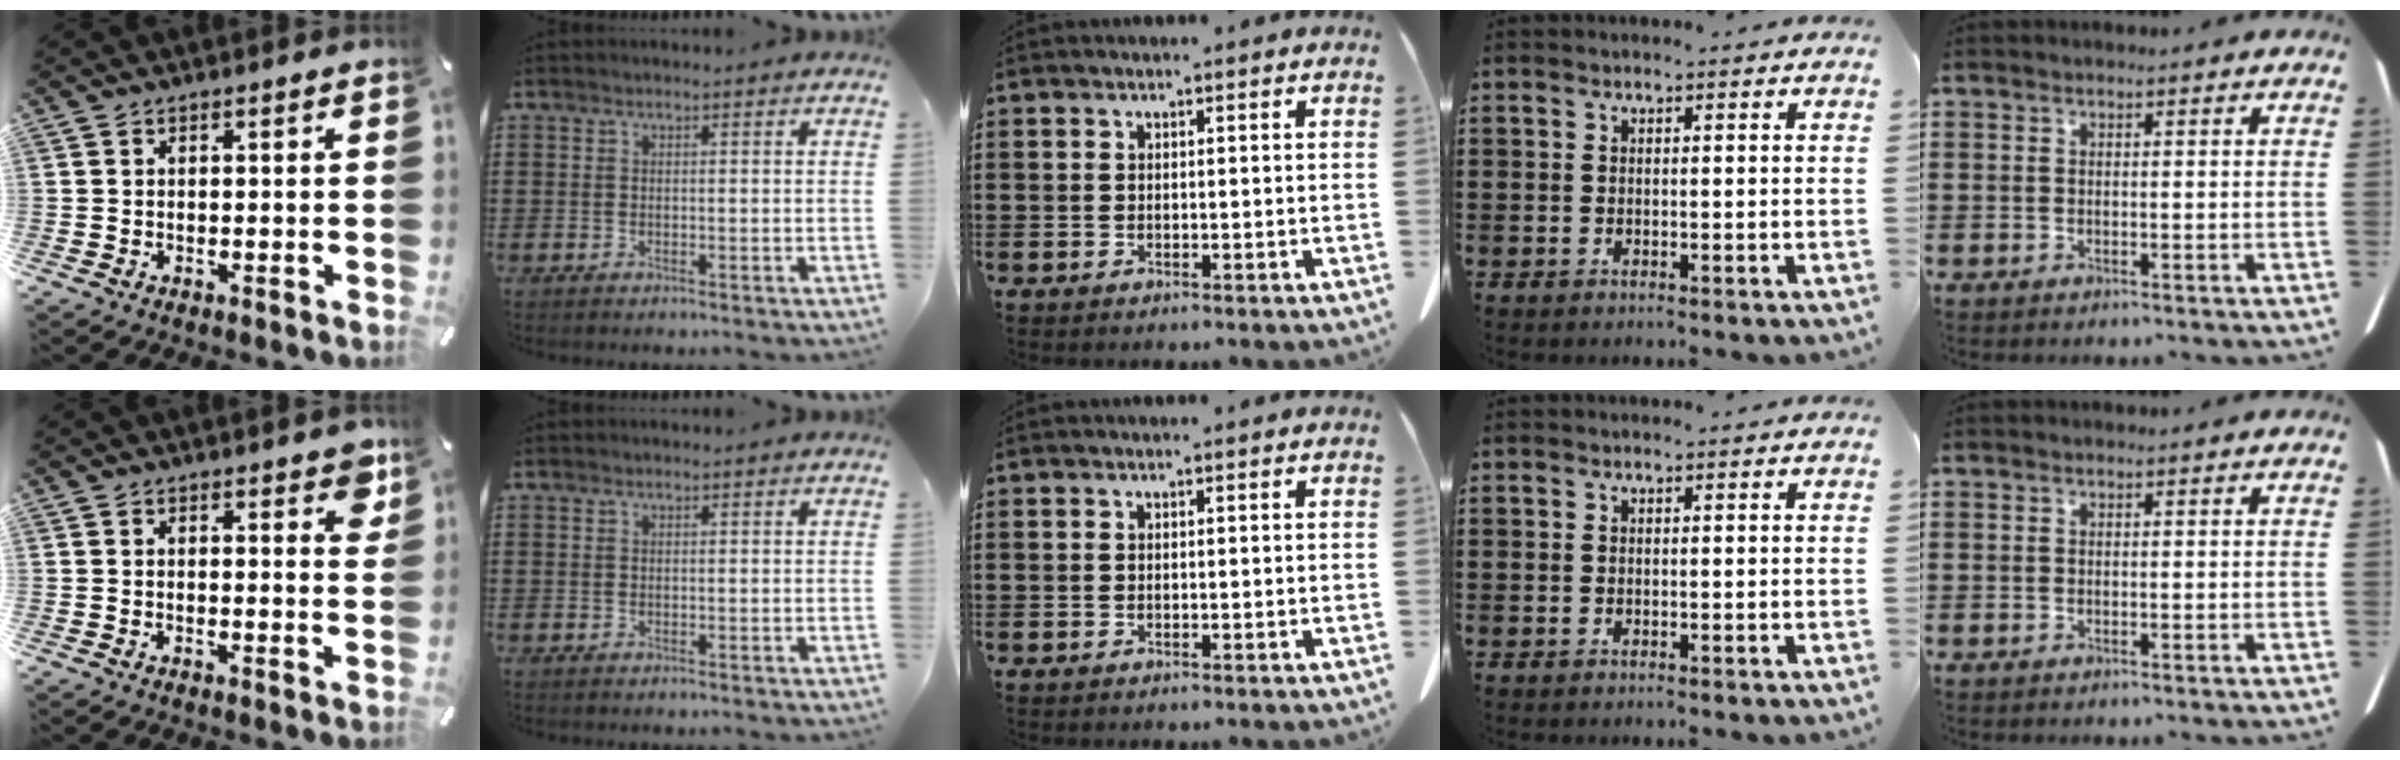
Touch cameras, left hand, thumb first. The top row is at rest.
{"thumb": {"total": 4.5, "force": [2.9, 1.9, 2.8], "torque": [-0.022, -0.015, 0.045]}}